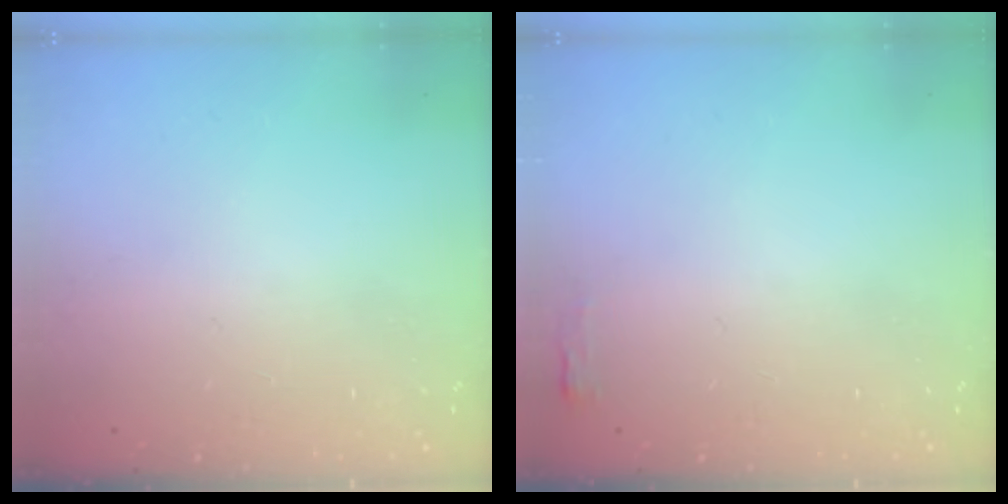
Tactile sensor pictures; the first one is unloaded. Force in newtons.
{"total": 2.7, "press": 2.6, "slide": 0.8}